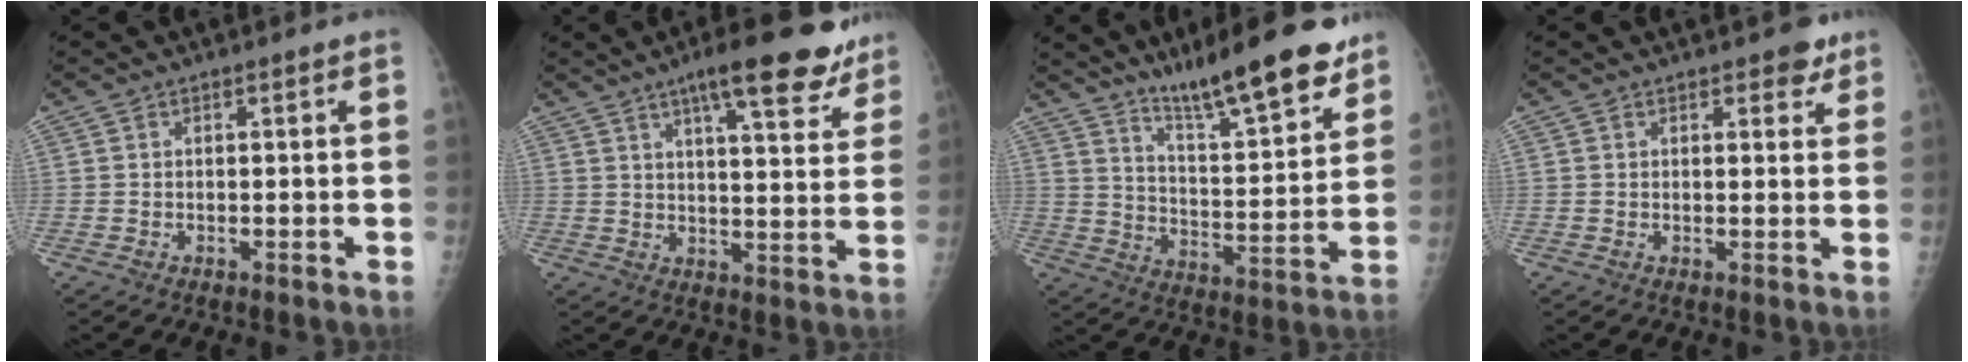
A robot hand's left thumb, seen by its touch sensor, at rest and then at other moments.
{"total": 14.7, "force": [10.0, 3.8, 10.2], "torque": [-0.111, -0.042, 0.133]}
{"total": 17.6, "force": [13.1, 3.0, 11.3], "torque": [-0.141, -0.081, 0.213]}
{"total": 3.1, "force": [2.1, 1.5, 1.6], "torque": [0.001, -0.008, 0.023]}